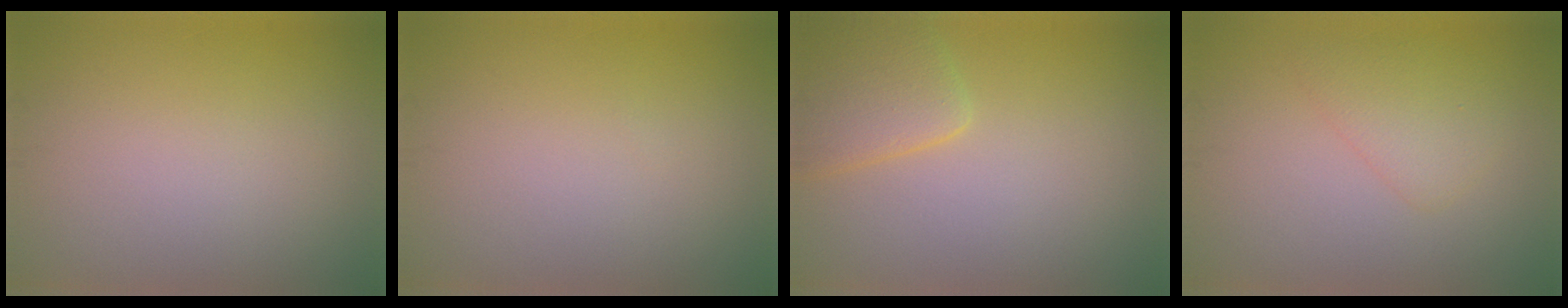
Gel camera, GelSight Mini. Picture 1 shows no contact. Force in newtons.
{"total": 0.0}
{"total": 3.8, "press": 3.8, "slide": 0.3}
{"total": 2.5, "press": 2.4, "slide": 0.2}